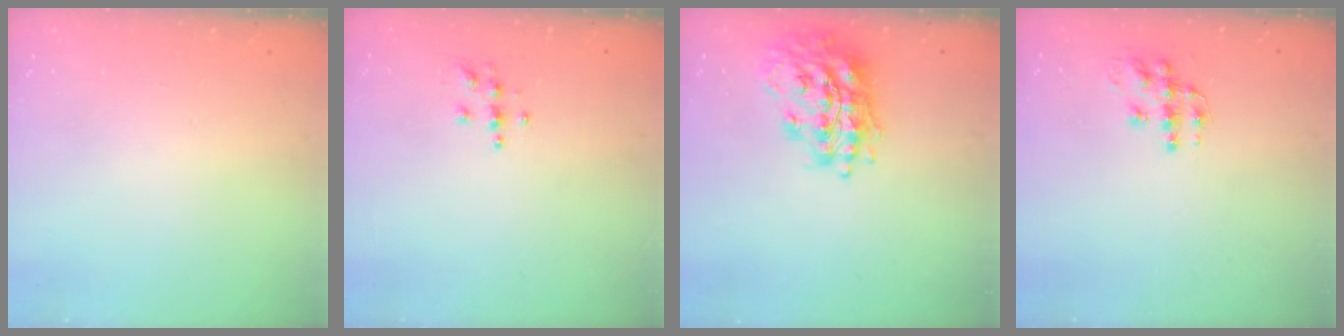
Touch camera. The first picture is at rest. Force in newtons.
{"total": 4.9, "press": 4.9, "slide": 0.2}
{"total": 18.7, "press": 18.7, "slide": 1.8}
{"total": 10.7, "press": 10.7, "slide": 0.6}